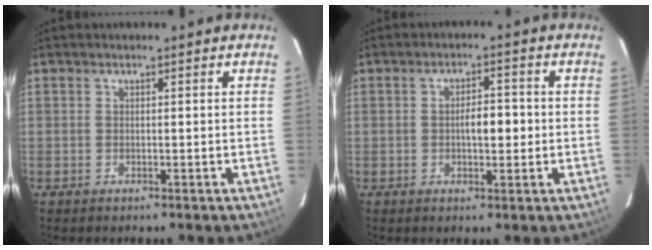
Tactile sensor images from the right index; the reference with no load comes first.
{"total": 4.4, "force": [-0.4, 1.8, 4.0], "torque": [-0.067, 0.007, -0.004]}